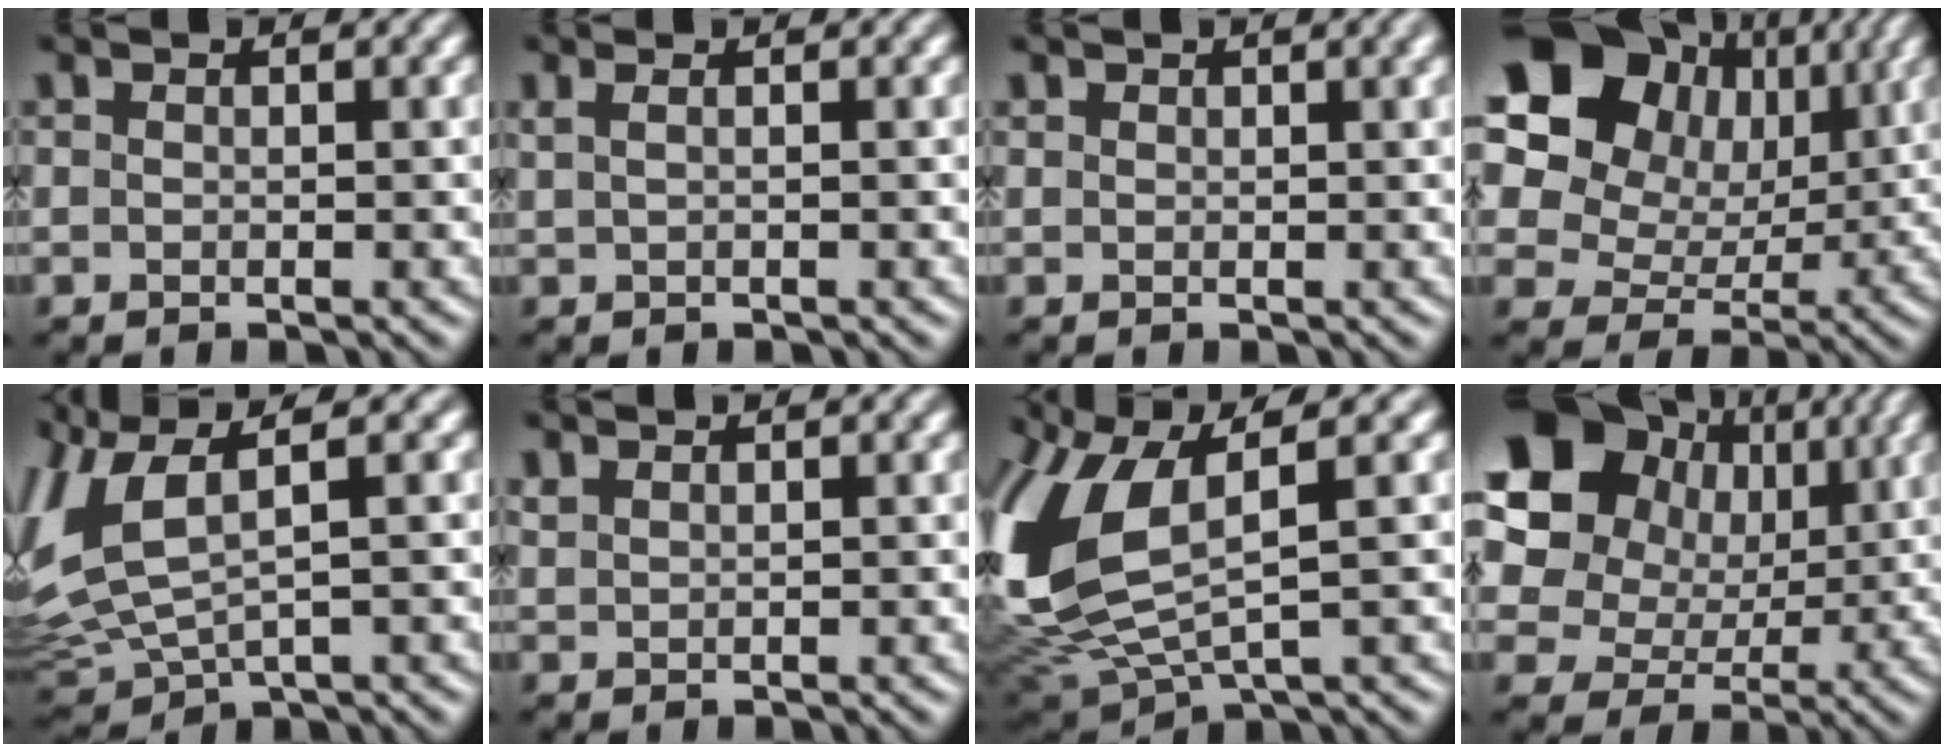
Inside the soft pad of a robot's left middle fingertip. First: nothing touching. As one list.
[{"total": 1.4, "force": [0.7, 0.6, 1.1], "torque": [-0.017, 0.005, 0.005]}, {"total": 1.0, "force": [0.8, 0.4, 0.5], "torque": [0.000, 0.009, 0.015]}, {"total": 15.0, "force": [5.7, 11.7, 7.6], "torque": [-0.171, 0.061, 0.094]}, {"total": 6.4, "force": [1.5, 3.2, 5.4], "torque": [-0.137, 0.004, 0.030]}, {"total": 0.8, "force": [0.8, 0.1, -0.1], "torque": [-0.001, 0.005, 0.018]}, {"total": 10.4, "force": [2.0, 5.2, 8.8], "torque": [-0.226, -0.008, 0.047]}, {"total": 15.8, "force": [5.8, 12.4, 7.9], "torque": [-0.184, 0.055, 0.098]}]